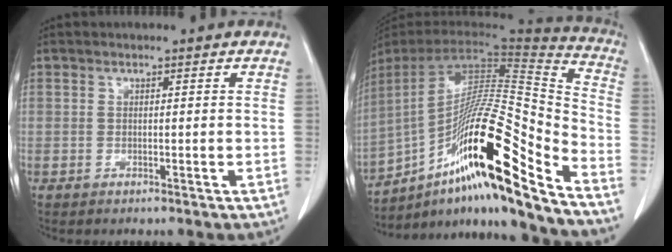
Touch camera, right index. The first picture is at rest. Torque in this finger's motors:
{"motor_torque": [1.59, -0.56, 0.47, 0.15]}